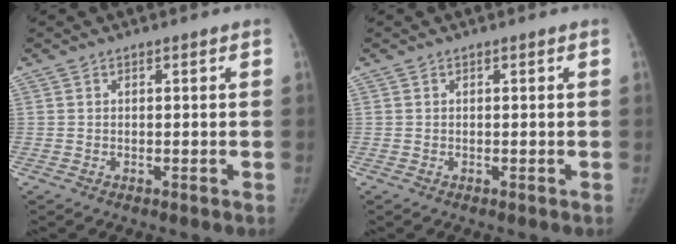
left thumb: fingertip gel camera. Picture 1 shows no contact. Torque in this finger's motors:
{"motor_torque": [0.00, 0.00, 0.23, -0.23, 0.03]}